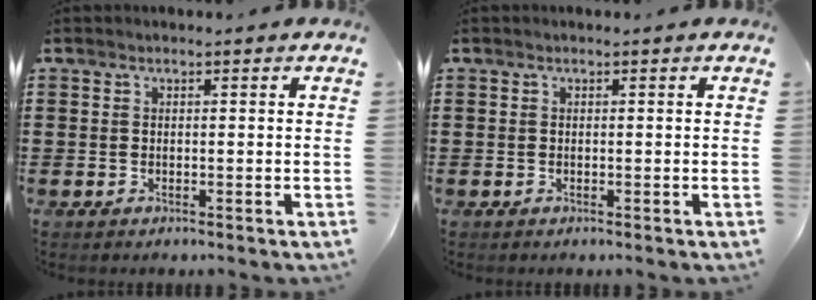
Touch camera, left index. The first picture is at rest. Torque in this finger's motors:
{"motor_torque": [0.00, 0.00, 0.02, 0.00]}